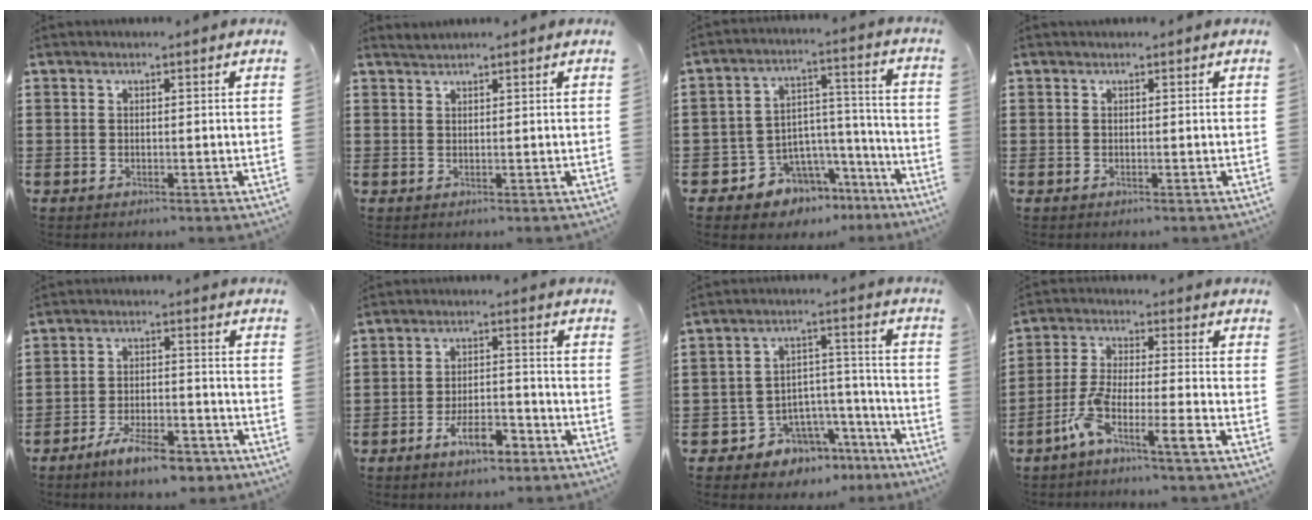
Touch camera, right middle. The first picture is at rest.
{"total": 1.0, "force": [1.0, -0.1, 0.1], "torque": [-0.004, -0.002, 0.021]}
{"total": 7.6, "force": [-5.8, 4.8, 0.7], "torque": [-0.023, 0.022, -0.105]}
{"total": 0.0}
{"total": 7.4, "force": [-5.9, 1.6, 4.1], "torque": [-0.072, 0.006, -0.108]}
{"total": 6.3, "force": [-4.0, 2.3, 4.3], "torque": [-0.080, 0.008, -0.076]}
{"total": 7.0, "force": [-5.7, 4.1, 0.7], "torque": [-0.014, 0.028, -0.104]}
{"total": 6.9, "force": [-4.9, 0.4, 4.9], "torque": [-0.108, -0.007, -0.095]}